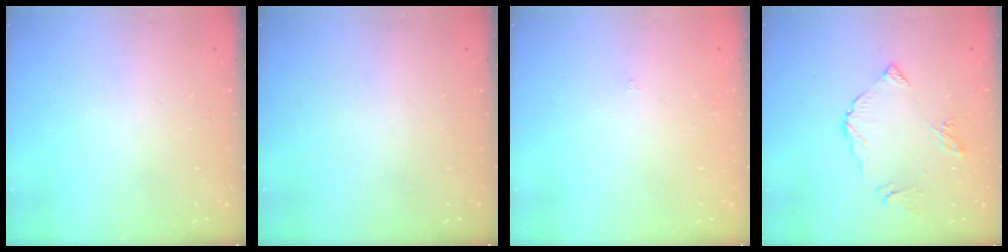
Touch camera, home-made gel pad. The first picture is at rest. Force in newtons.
{"total": 0.0}
{"total": 1.6, "press": 1.5, "slide": 0.4}
{"total": 7.5, "press": 7.5, "slide": 0.8}